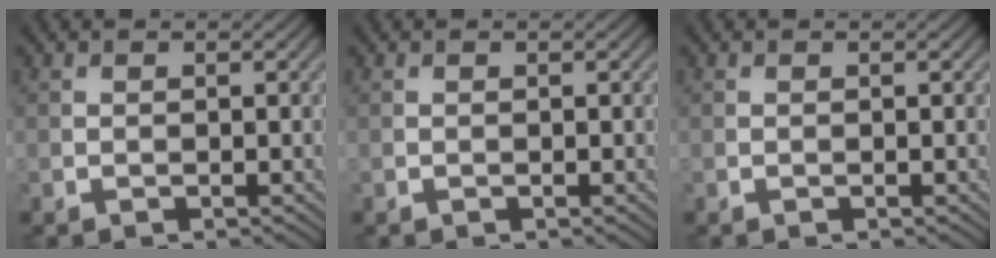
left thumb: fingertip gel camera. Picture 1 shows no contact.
{"total": 0.0}
{"total": 0.0}